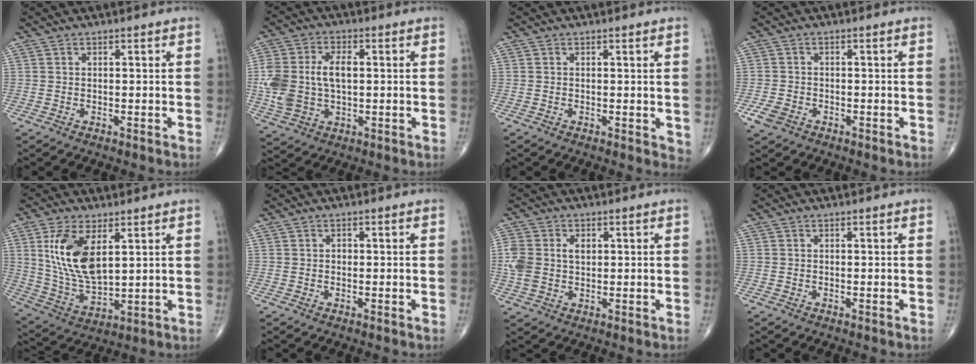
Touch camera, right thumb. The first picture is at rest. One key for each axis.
{"total": 12.6, "fx": 0.3, "fy": 7.8, "fz": 9.9, "tx": -0.210, "ty": 0.015, "tz": 0.012}
{"total": 1.6, "fx": 0.1, "fy": 0.9, "fz": 1.3, "tx": -0.010, "ty": -0.004, "tz": -0.001}
{"total": 3.5, "fx": -1.7, "fy": 2.4, "fz": 1.8, "tx": -0.038, "ty": 0.004, "tz": -0.029}
{"total": 14.1, "fx": 4.5, "fy": 6.9, "fz": 11.4, "tx": -0.221, "ty": -0.025, "tz": 0.099}
{"total": 1.0, "fx": -0.1, "fy": 0.9, "fz": 0.6, "tx": -0.002, "ty": 0.003, "tz": -0.005}
{"total": 8.1, "fx": 0.8, "fy": 5.7, "fz": 5.8, "tx": -0.134, "ty": 0.012, "tz": 0.021}
{"total": 0.0}